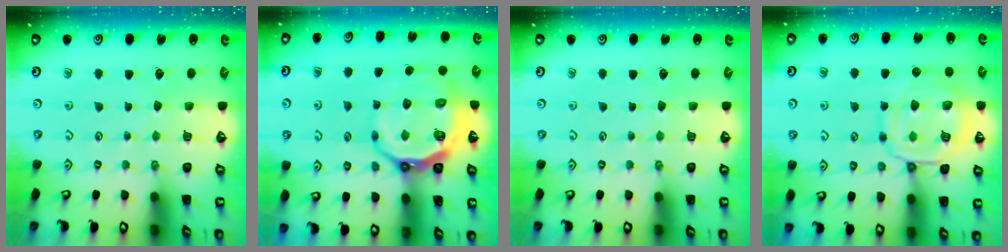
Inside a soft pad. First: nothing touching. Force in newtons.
{"total": 11.4, "press": 10.8, "slide": 3.7}
{"total": 0.0}
{"total": 12.2, "press": 12.1, "slide": 1.3}